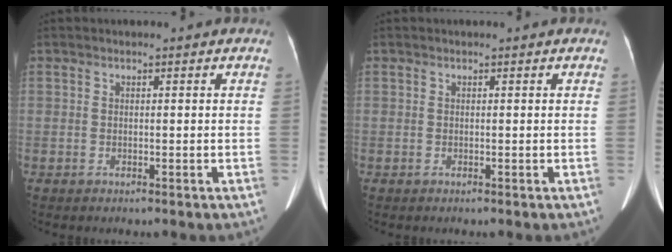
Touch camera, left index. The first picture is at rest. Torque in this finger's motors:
{"motor_torque": [0.03, 0.00, 0.00, 0.00]}